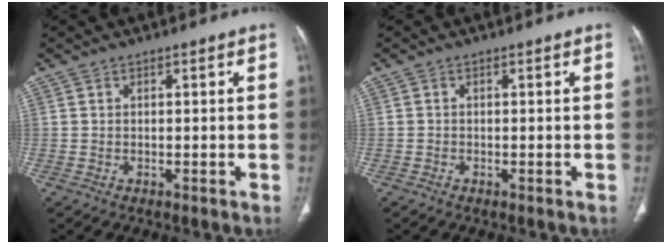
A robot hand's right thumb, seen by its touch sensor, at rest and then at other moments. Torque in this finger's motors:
{"motor_torque": [3.32, 1.69, 0.03, -0.48, -0.02]}